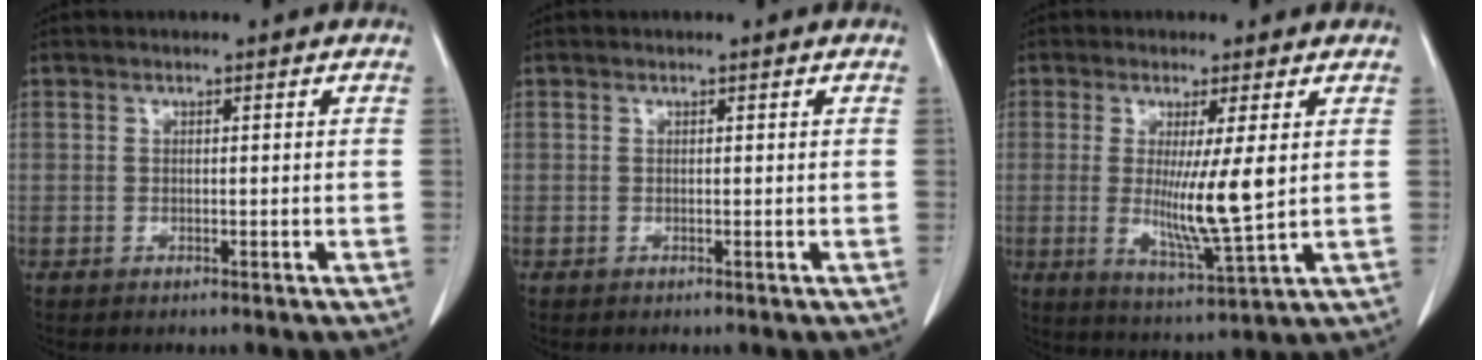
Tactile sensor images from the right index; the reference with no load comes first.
{"total": 0.0}
{"total": 8.9, "force": [0.7, -0.2, 8.9], "torque": [-0.168, -0.034, 0.013]}